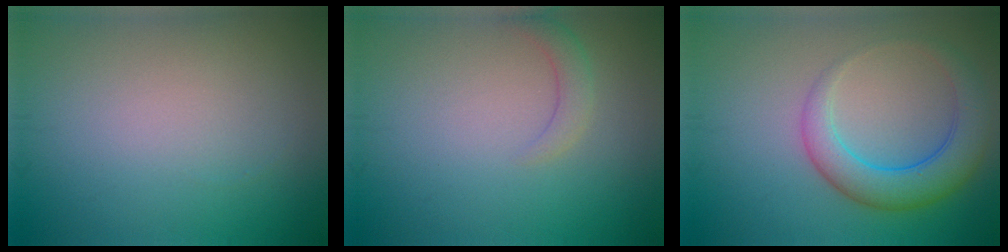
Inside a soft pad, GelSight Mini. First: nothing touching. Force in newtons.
{"total": 1.5, "press": 1.5, "slide": 0.2}
{"total": 5.1, "press": 5.1, "slide": 0.2}